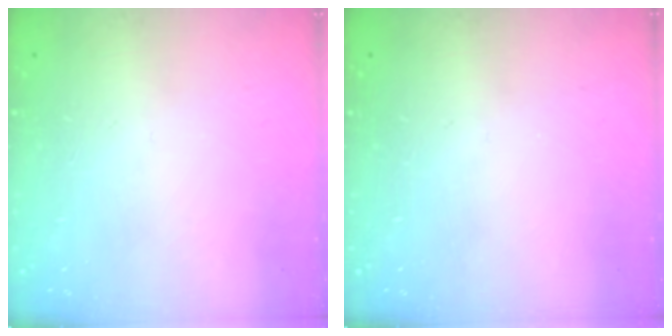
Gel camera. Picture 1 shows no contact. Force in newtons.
{"total": 0.0}